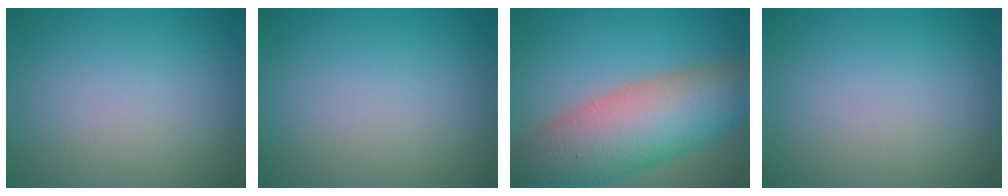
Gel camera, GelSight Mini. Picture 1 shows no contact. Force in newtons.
{"total": 0.0}
{"total": 12.0, "press": 11.9, "slide": 0.6}
{"total": 0.0}